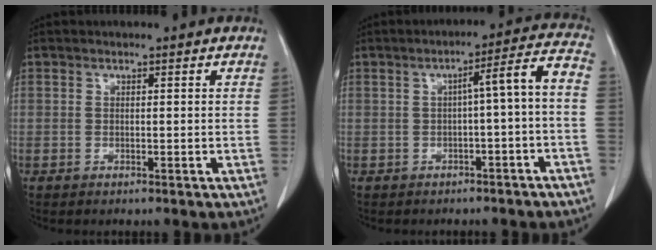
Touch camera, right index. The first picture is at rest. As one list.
[{"total": 6.6, "force": [-1.6, 0.2, 6.4], "torque": [-0.082, 0.025, -0.022]}]